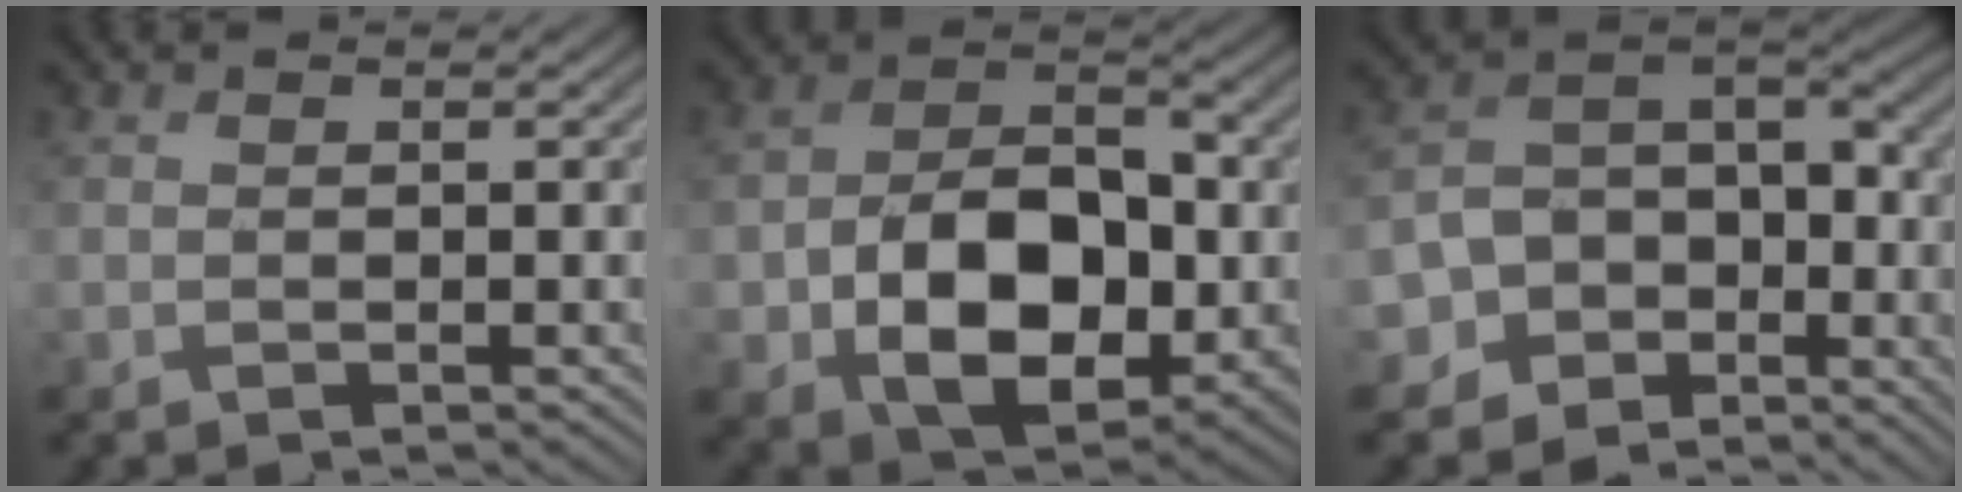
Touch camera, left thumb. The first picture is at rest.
{"total": 11.7, "force": [-2.3, 7.8, 8.4], "torque": [-0.152, -0.016, -0.032]}
{"total": 8.9, "force": [-5.2, 6.1, 3.9], "torque": [-0.095, -0.017, -0.102]}